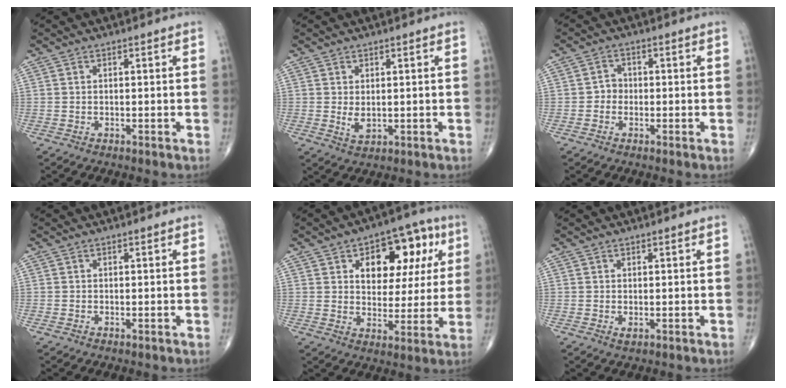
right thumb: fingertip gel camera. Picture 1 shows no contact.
{"total": 2.4, "force": [0.2, 1.4, 2.0], "torque": [-0.033, -0.008, 0.011]}
{"total": 2.2, "force": [-0.7, 2.0, 0.8], "torque": [0.002, 0.008, -0.021]}
{"total": 0.0}
{"total": 14.0, "force": [5.1, 8.5, 9.8], "torque": [-0.082, 0.002, 0.073]}
{"total": 0.7, "force": [0.0, 0.4, 0.7], "torque": [-0.010, -0.002, 0.001]}